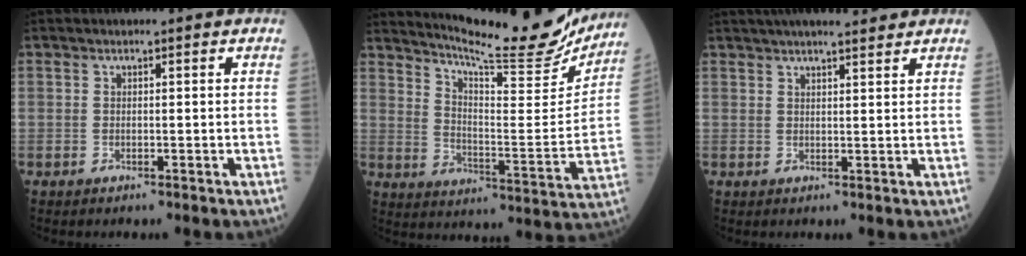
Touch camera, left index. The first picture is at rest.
{"total": 20.1, "force": [18.8, 1.2, 7.0], "torque": [-0.110, -0.065, 0.255]}
{"total": 10.0, "force": [8.6, 1.5, 4.9], "torque": [-0.062, 0.023, 0.117]}